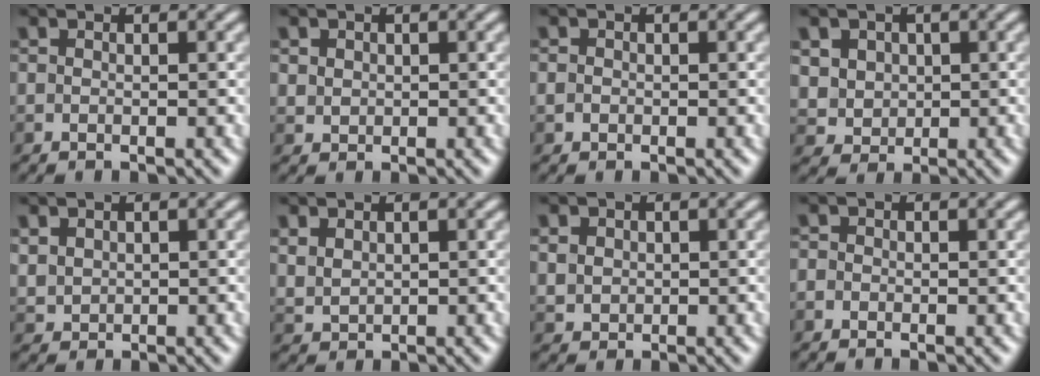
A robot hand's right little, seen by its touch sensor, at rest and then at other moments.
{"total": 1.2, "force": [0.5, 1.0, 0.1], "torque": [-0.014, -0.003, 0.007]}
{"total": 1.2, "force": [0.0, 1.1, 0.4], "torque": [-0.017, -0.001, -0.003]}
{"total": 2.7, "force": [0.7, 2.6, 0.7], "torque": [-0.038, -0.002, 0.027]}
{"total": 1.8, "force": [0.9, 1.5, 0.5], "torque": [-0.028, -0.002, 0.021]}
{"total": 2.1, "force": [1.1, 1.5, 0.9], "torque": [-0.032, -0.003, 0.026]}
{"total": 2.1, "force": [0.8, 1.9, 0.6], "torque": [-0.031, -0.001, 0.016]}
{"total": 1.0, "force": [-0.4, 0.8, 0.4], "torque": [-0.009, 0.001, -0.011]}